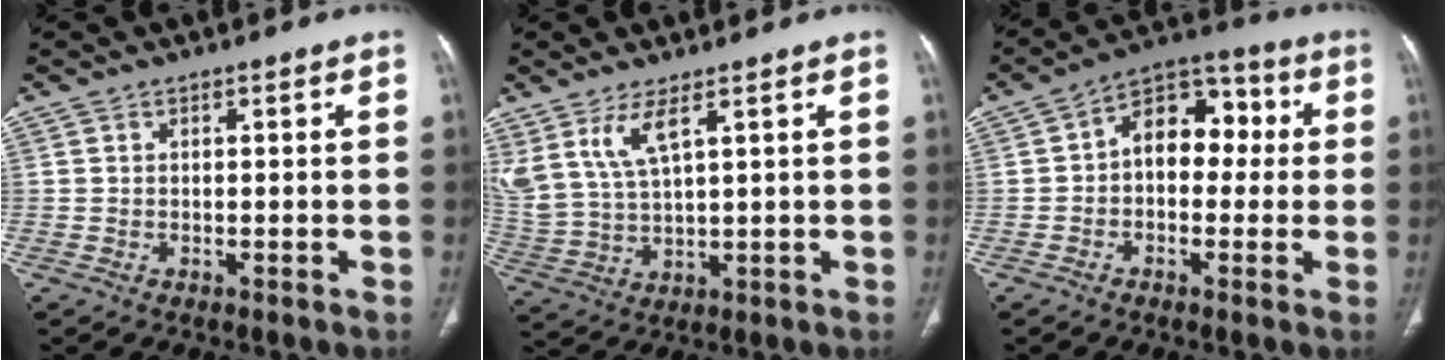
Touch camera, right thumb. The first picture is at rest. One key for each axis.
{"total": 8.7, "fx": 4.8, "fy": 2.7, "fz": 6.7, "tx": -0.153, "ty": -0.023, "tz": 0.112}
{"total": 11.1, "fx": 0.7, "fy": 7.6, "fz": 8.1, "tx": -0.081, "ty": 0.037, "tz": -0.004}